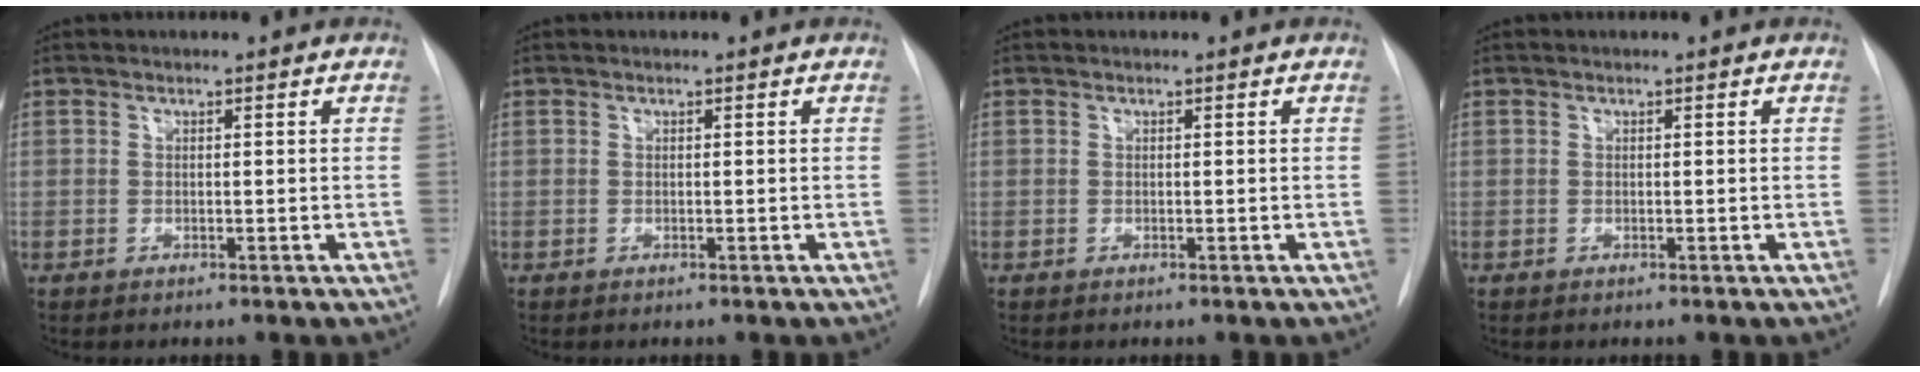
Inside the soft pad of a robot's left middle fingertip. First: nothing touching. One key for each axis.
{"total": 0.0}
{"total": 0.0}
{"total": 0.0}